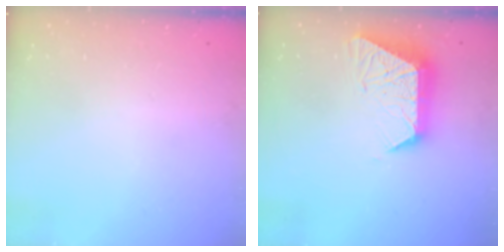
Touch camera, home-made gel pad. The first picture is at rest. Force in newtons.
{"total": 12.4, "press": 12.4, "slide": 1.5}